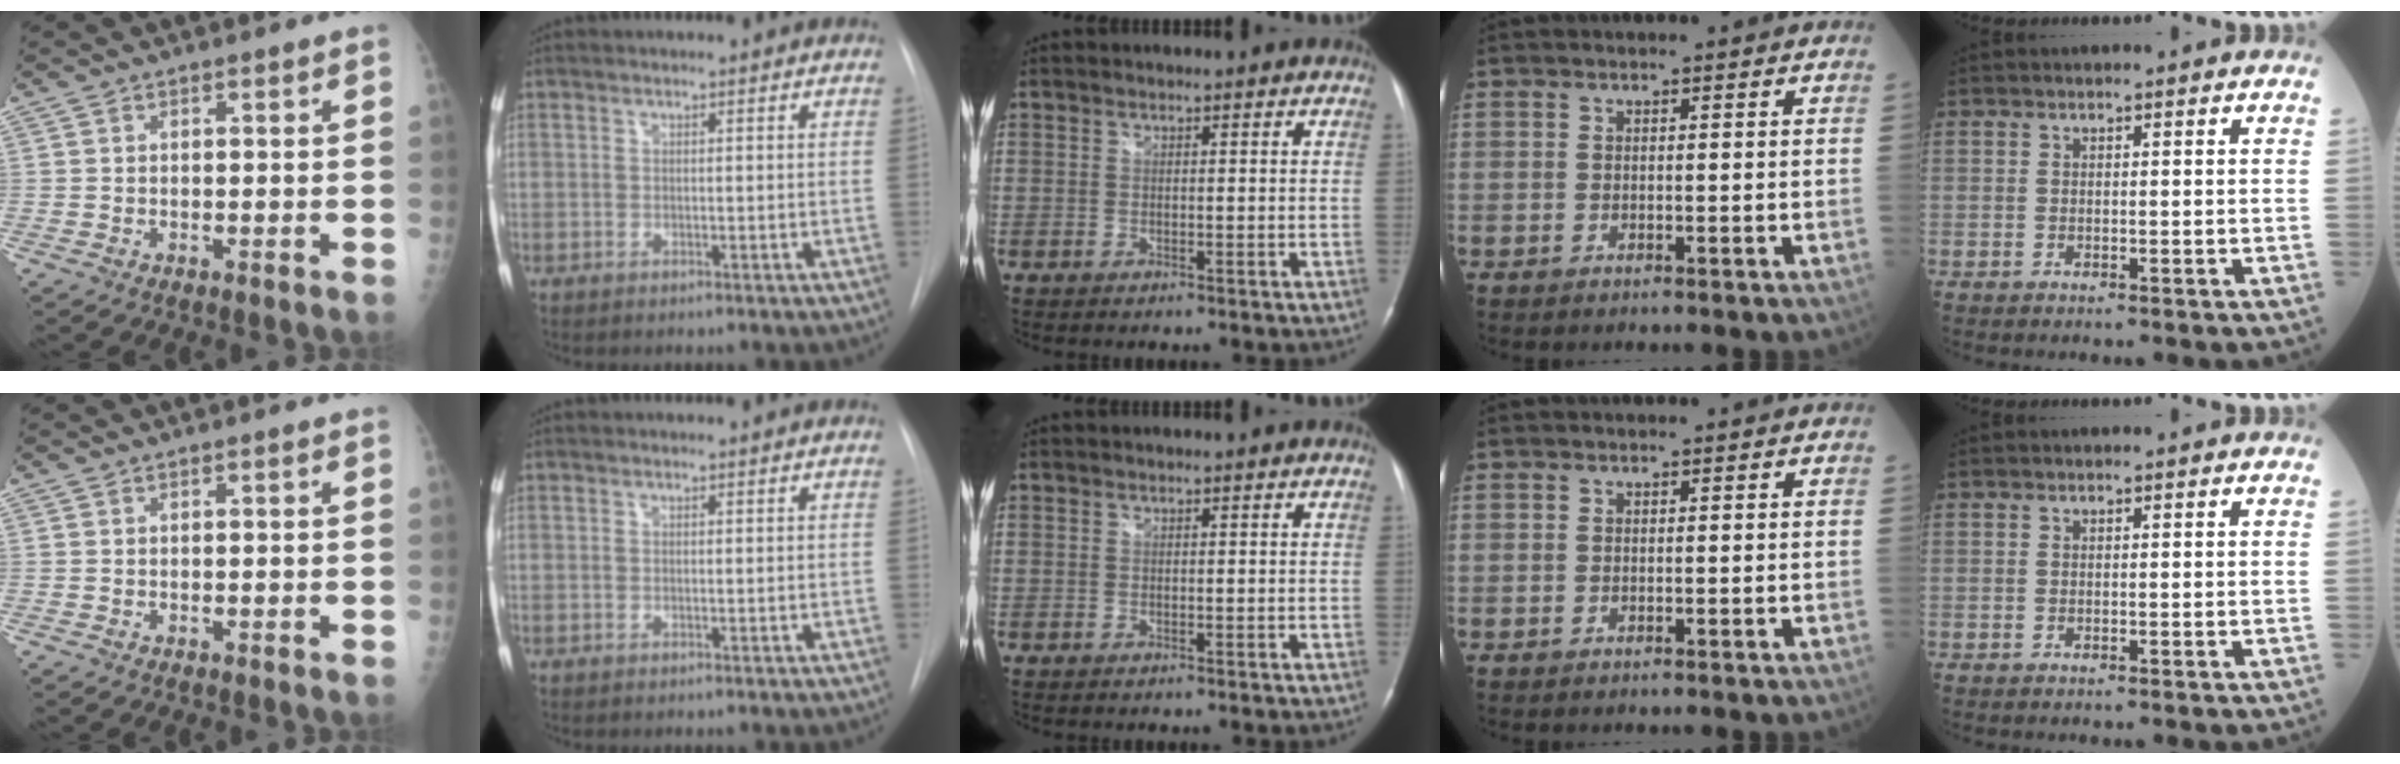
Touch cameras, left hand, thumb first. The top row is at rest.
{}